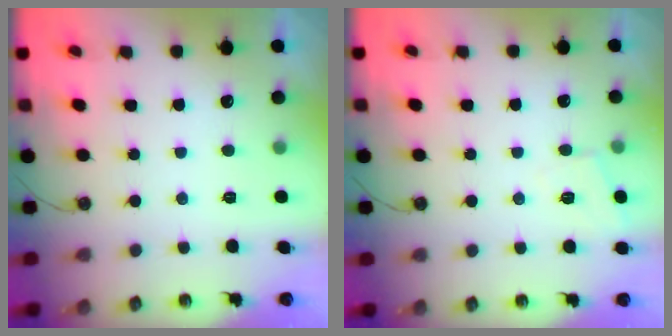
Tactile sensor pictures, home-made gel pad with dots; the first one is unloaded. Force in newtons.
{"total": 4.4, "press": 4.4, "slide": 0.6}